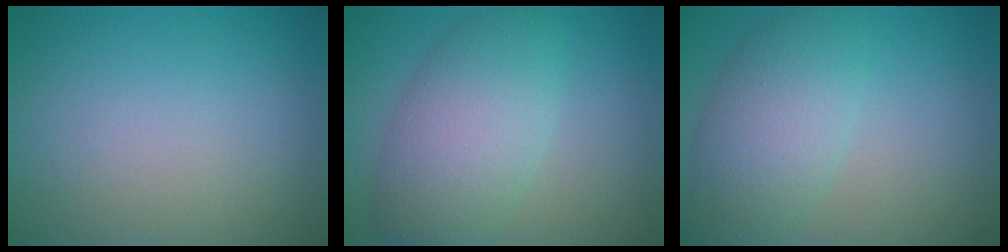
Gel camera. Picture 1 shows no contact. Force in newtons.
{"total": 6.6, "press": 6.6, "slide": 0.2}
{"total": 5.7, "press": 5.7, "slide": 0.2}